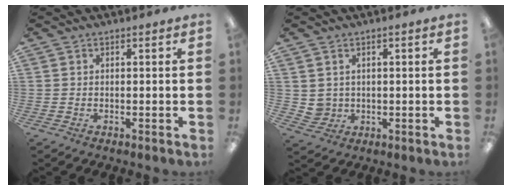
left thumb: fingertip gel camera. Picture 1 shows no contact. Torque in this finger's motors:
{"motor_torque": [-0.32, 0.06, -0.27, 0.05, 0.00]}